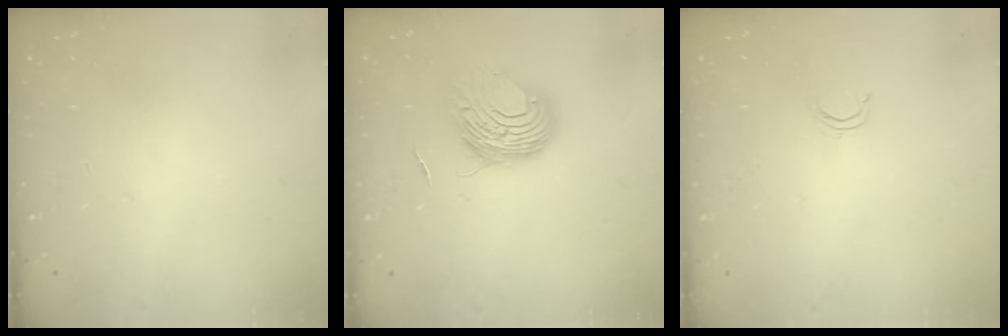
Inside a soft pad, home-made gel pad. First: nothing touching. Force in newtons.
{"total": 9.2, "press": 9.2, "slide": 1.1}
{"total": 2.4, "press": 2.4, "slide": 0.2}